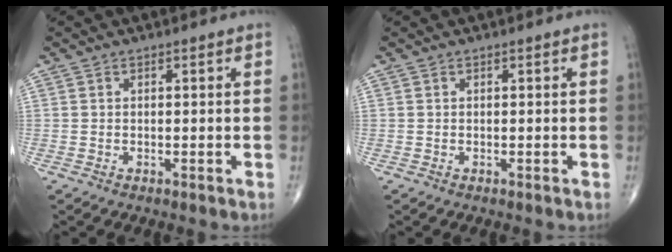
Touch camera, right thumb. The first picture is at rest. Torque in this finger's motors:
{"motor_torque": [-0.02, 0.02, 0.00, 0.00, 0.00]}